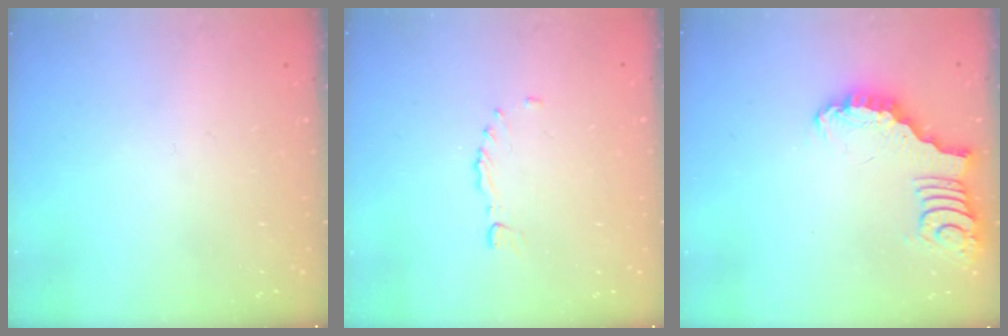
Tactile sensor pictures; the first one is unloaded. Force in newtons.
{"total": 1.1, "press": 0.9, "slide": 0.7}
{"total": 3.2, "press": 3.1, "slide": 0.4}